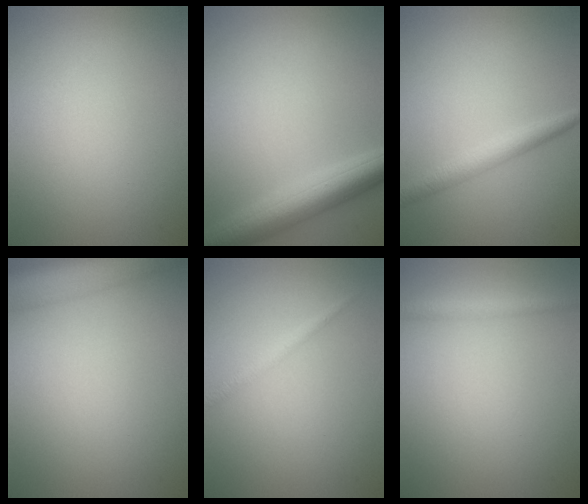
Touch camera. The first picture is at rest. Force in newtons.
{"total": 5.9, "press": 5.9, "slide": 0.2}
{"total": 2.5, "press": 2.5, "slide": 0.0}
{"total": 7.1, "press": 7.0, "slide": 0.4}
{"total": 1.3, "press": 1.3, "slide": 0.1}
{"total": 1.5, "press": 1.5, "slide": 0.1}